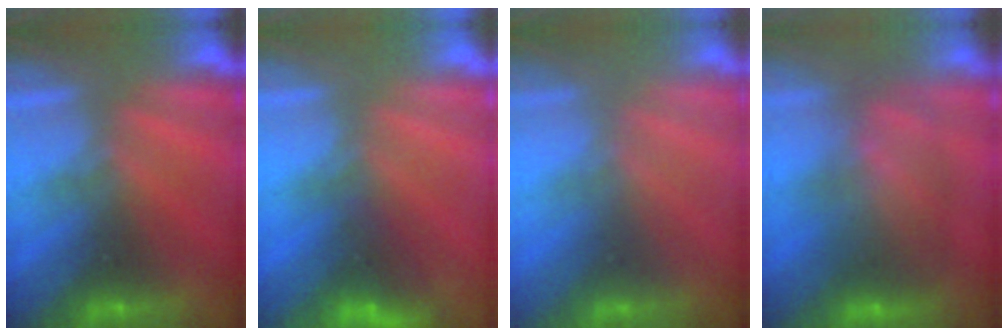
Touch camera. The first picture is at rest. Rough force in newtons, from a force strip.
{"total": 3.7}
{"total": 2.6}
{"total": 6.5}